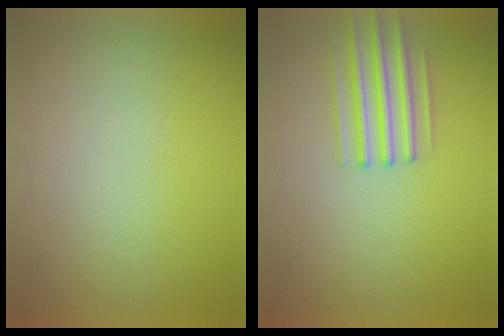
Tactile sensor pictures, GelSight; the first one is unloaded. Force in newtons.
{"total": 2.6}